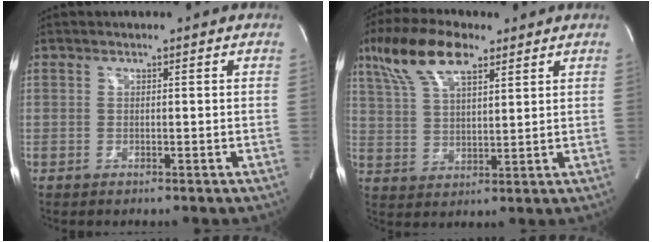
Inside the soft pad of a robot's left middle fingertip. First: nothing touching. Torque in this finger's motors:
{"motor_torque": [1.23, -0.91, 0.17, 0.06]}